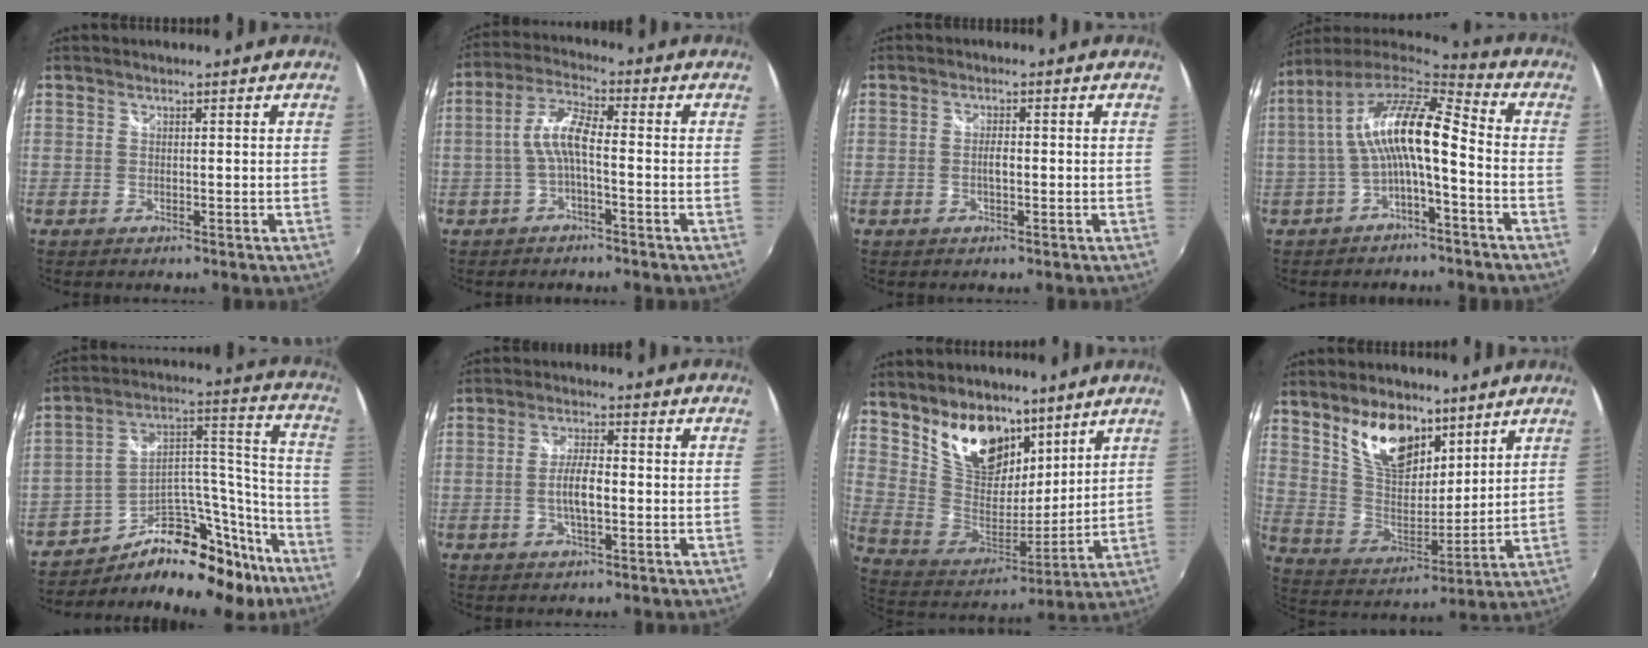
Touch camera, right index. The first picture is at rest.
{"total": 5.8, "force": [-1.4, 1.2, 5.5], "torque": [-0.119, 0.013, -0.029]}
{"total": 1.8, "force": [-0.3, 0.6, 1.7], "torque": [-0.031, 0.000, -0.006]}
{"total": 13.8, "force": [-1.1, 3.5, 13.3], "torque": [-0.253, 0.020, -0.025]}
{"total": 21.6, "force": [-15.0, 11.8, 10.1], "torque": [-0.159, 0.079, -0.219]}
{"total": 5.2, "force": [-1.1, 1.5, 4.9], "torque": [-0.094, 0.002, -0.019]}
{"total": 16.2, "force": [10.4, 9.2, 8.4], "torque": [-0.171, 0.008, 0.202]}
{"total": 14.6, "force": [9.1, 7.8, 8.3], "torque": [-0.157, 0.003, 0.174]}